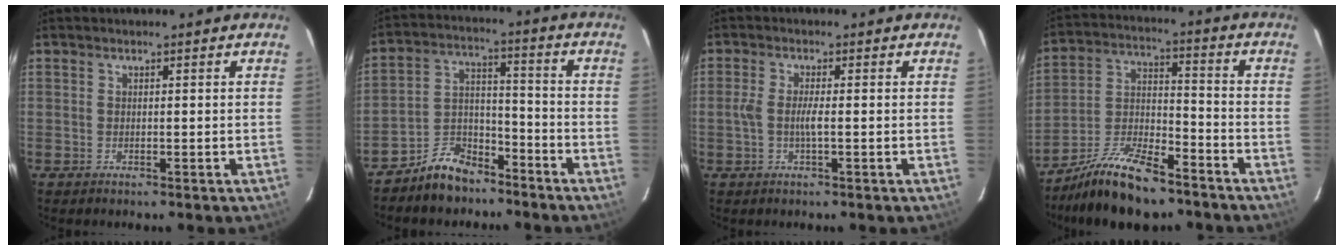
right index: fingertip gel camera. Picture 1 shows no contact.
{"total": 9.2, "force": [-7.2, 4.8, 3.2], "torque": [-0.073, 0.036, -0.122]}
{"total": 3.2, "force": [-0.6, 0.3, 3.1], "torque": [-0.062, 0.001, -0.013]}
{"total": 16.0, "force": [-12.1, 5.3, 9.0], "torque": [-0.189, -0.001, -0.219]}